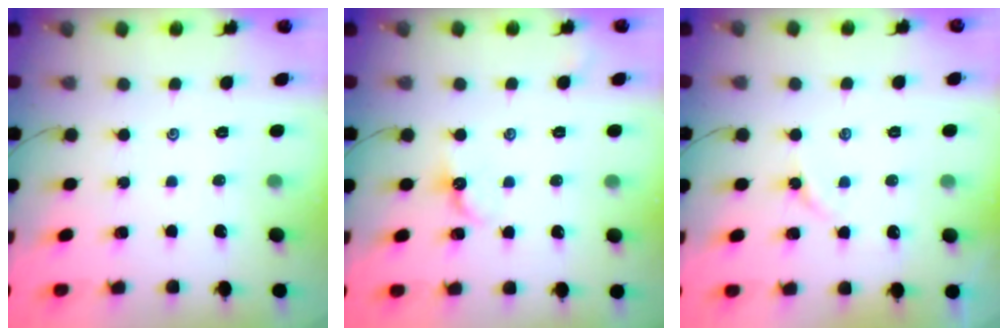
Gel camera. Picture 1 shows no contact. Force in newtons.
{"total": 5.4, "press": 5.4, "slide": 0.6}
{"total": 4.3, "press": 4.2, "slide": 0.7}